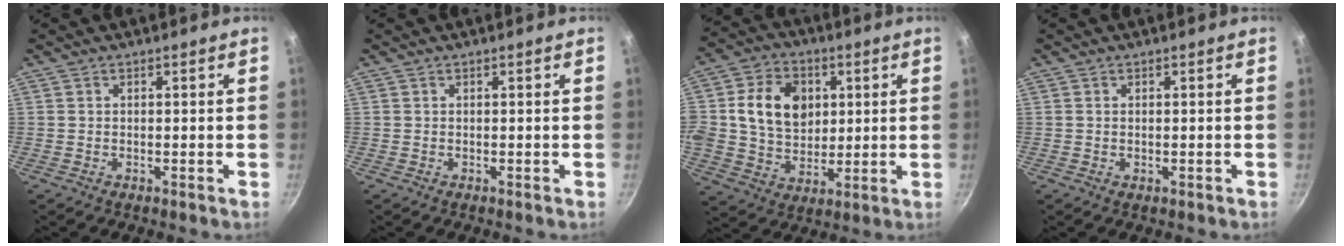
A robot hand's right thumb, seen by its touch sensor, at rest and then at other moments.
{"total": 0.0}
{"total": 15.4, "force": [2.9, 11.9, 9.3], "torque": [-0.141, 0.008, 0.046]}
{"total": 0.7, "force": [-0.1, 0.3, 0.6], "torque": [-0.008, 0.000, -0.002]}